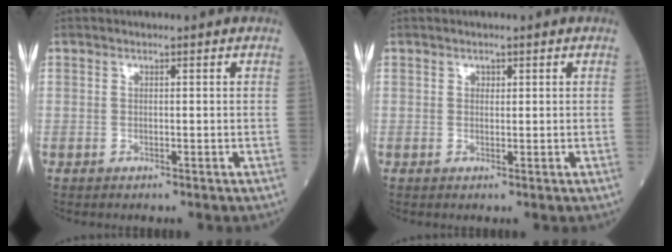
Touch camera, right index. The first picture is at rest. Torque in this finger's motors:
{"motor_torque": [-0.09, -0.02, -0.04, -0.01]}